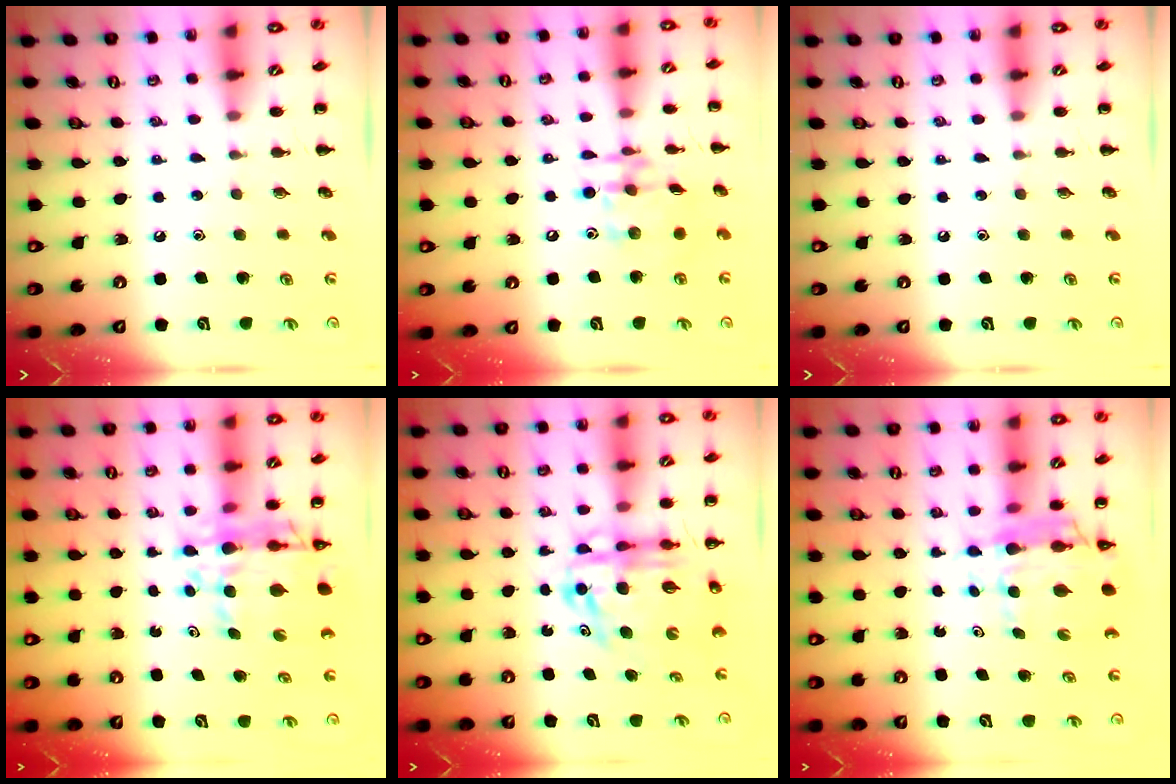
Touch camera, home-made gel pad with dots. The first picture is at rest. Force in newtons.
{"total": 13.4, "press": 13.3, "slide": 2.0}
{"total": 0.0}
{"total": 12.6, "press": 12.1, "slide": 3.7}
{"total": 10.2, "press": 9.8, "slide": 3.1}
{"total": 8.8, "press": 8.3, "slide": 2.9}